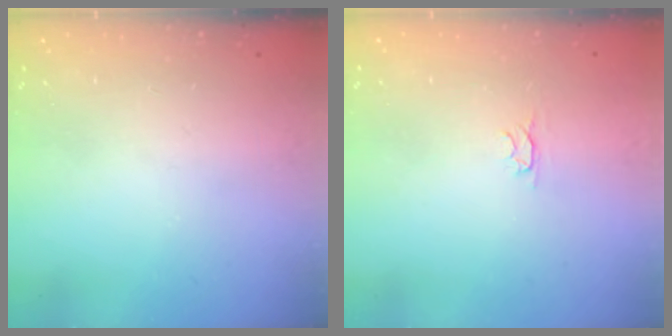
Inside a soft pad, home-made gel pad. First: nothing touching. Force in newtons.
{"total": 2.4, "press": 2.3, "slide": 0.5}